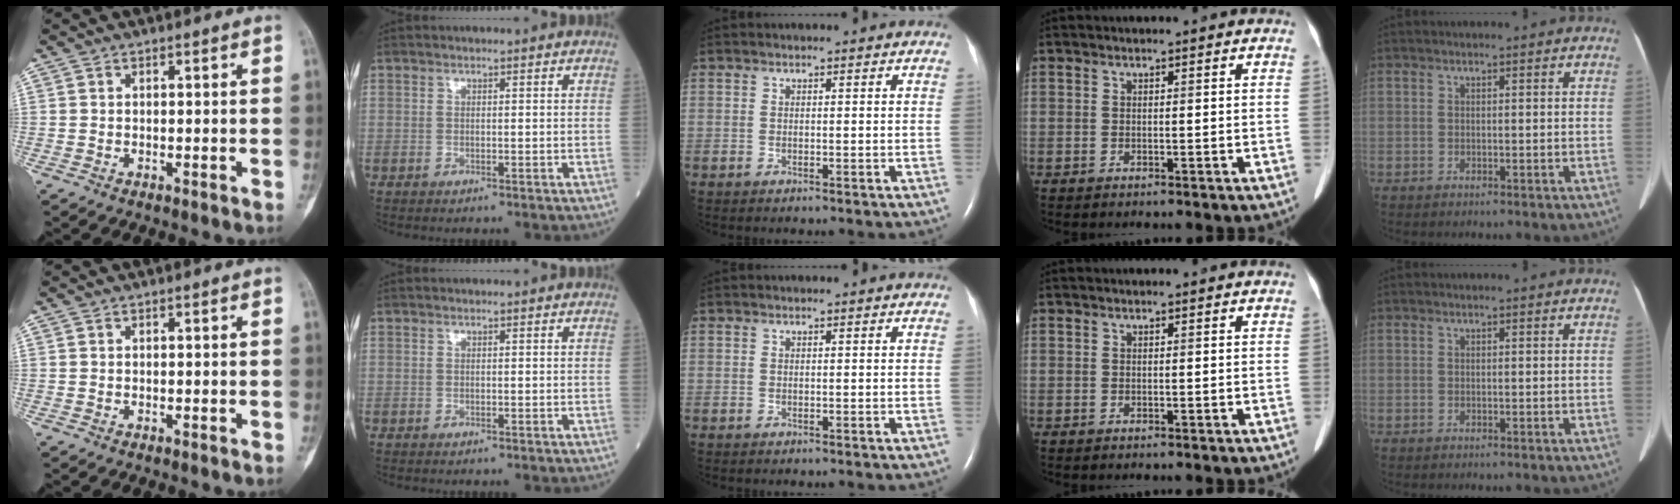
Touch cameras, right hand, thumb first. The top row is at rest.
{}